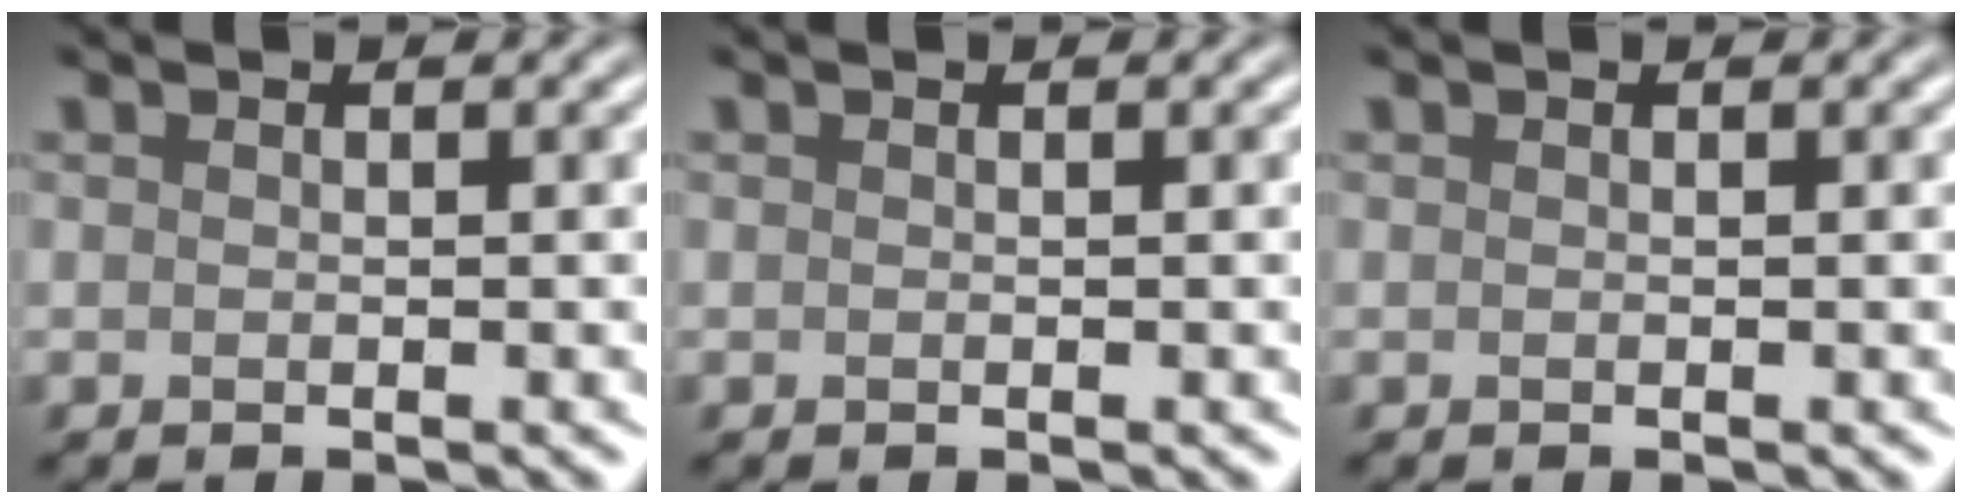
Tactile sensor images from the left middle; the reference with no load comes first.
{"total": 0.0}
{"total": 0.0}